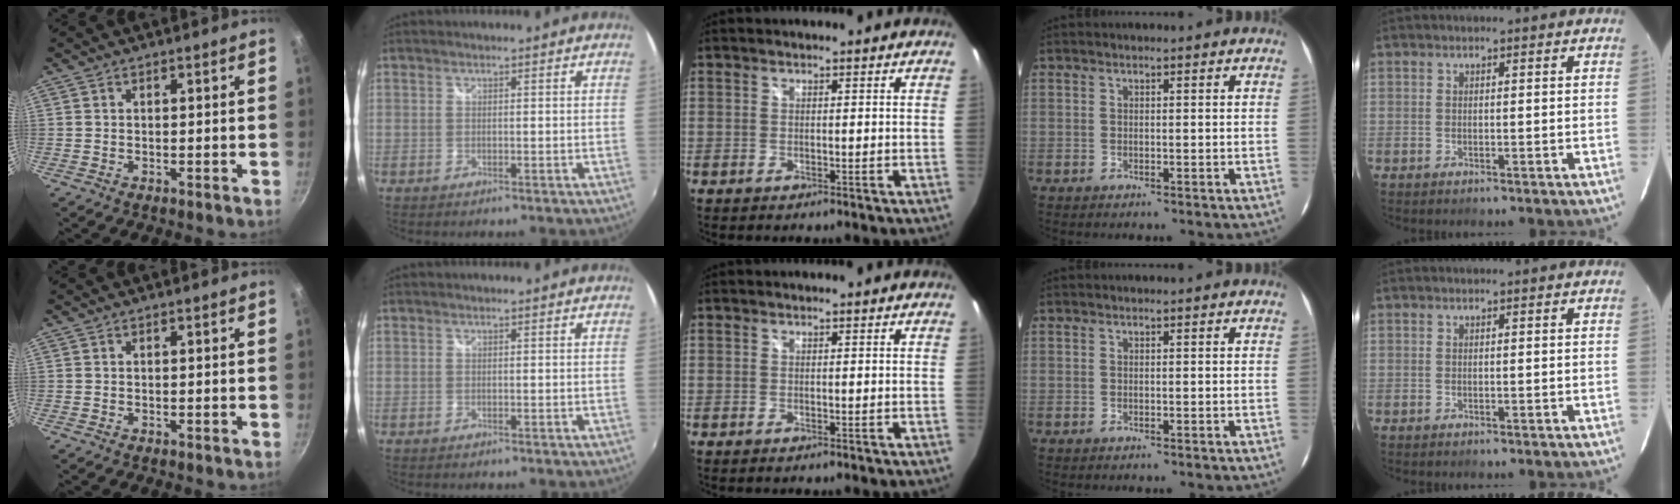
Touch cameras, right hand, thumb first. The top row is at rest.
{}